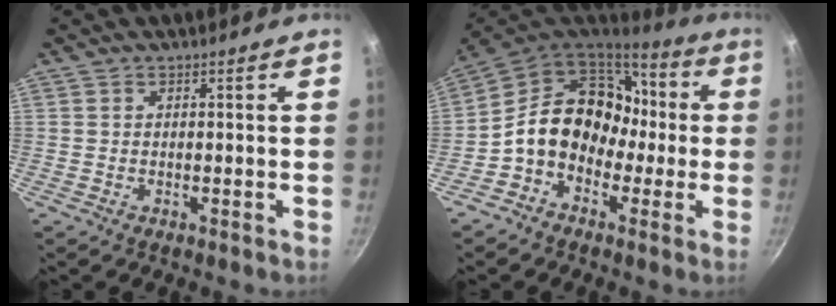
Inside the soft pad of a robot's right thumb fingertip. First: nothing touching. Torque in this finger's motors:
{"motor_torque": [-0.34, 1.83, 1.47, -0.77, 0.17]}